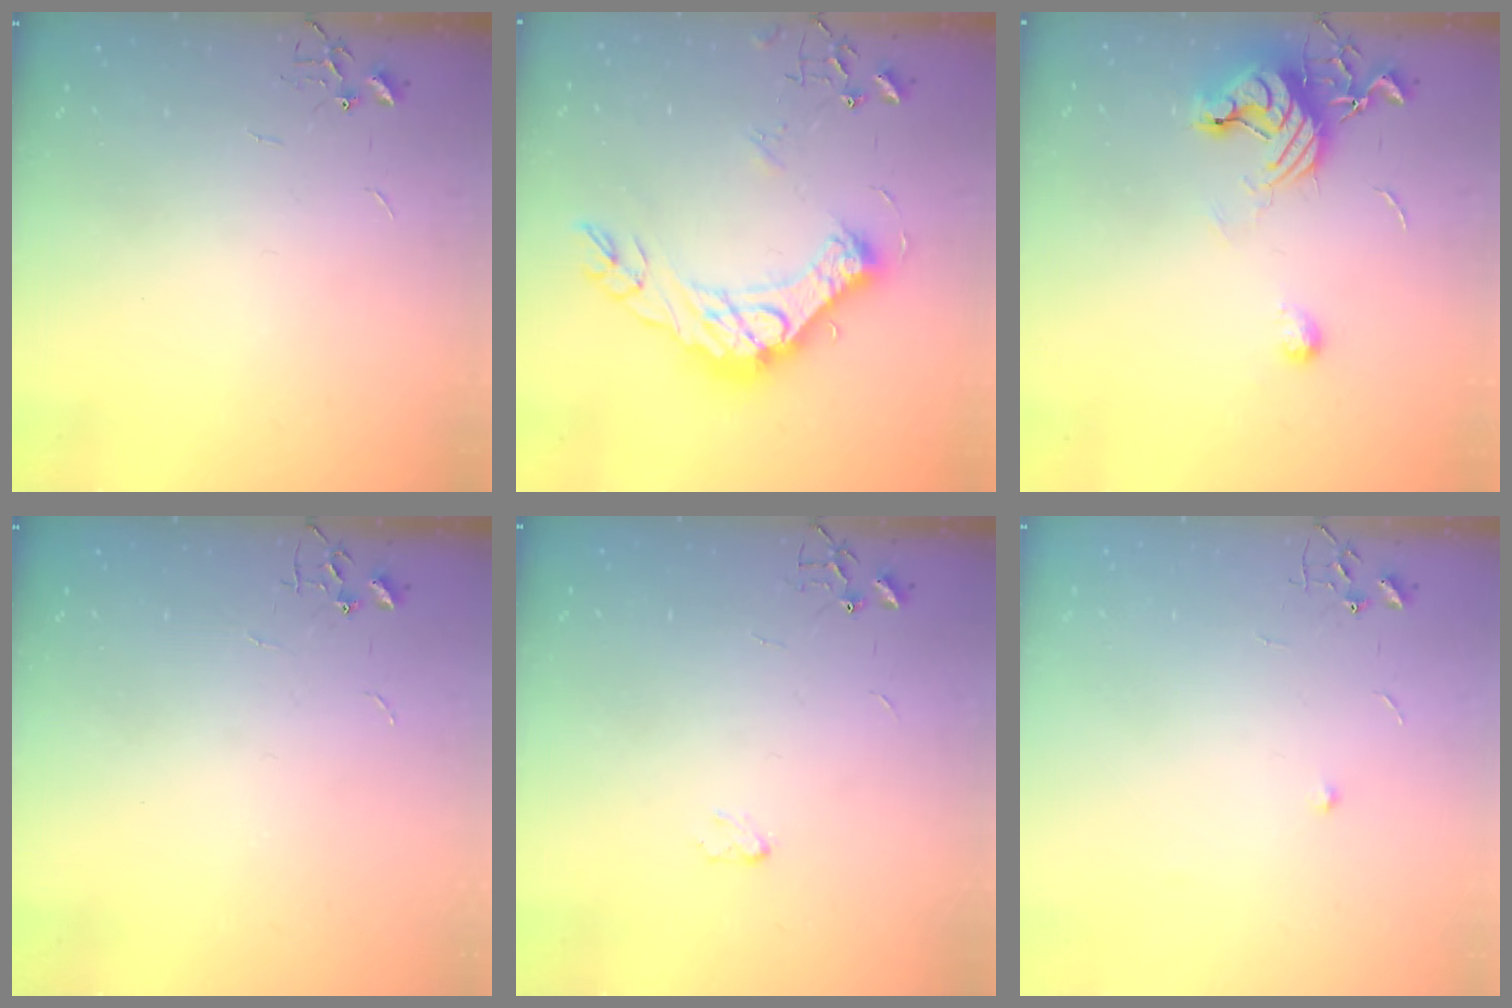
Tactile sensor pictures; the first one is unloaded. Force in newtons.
{"total": 21.8, "press": 21.7, "slide": 2.2}
{"total": 11.9, "press": 11.8, "slide": 0.5}
{"total": 0.0}
{"total": 3.2, "press": 3.2, "slide": 0.4}
{"total": 4.9, "press": 4.7, "slide": 1.1}